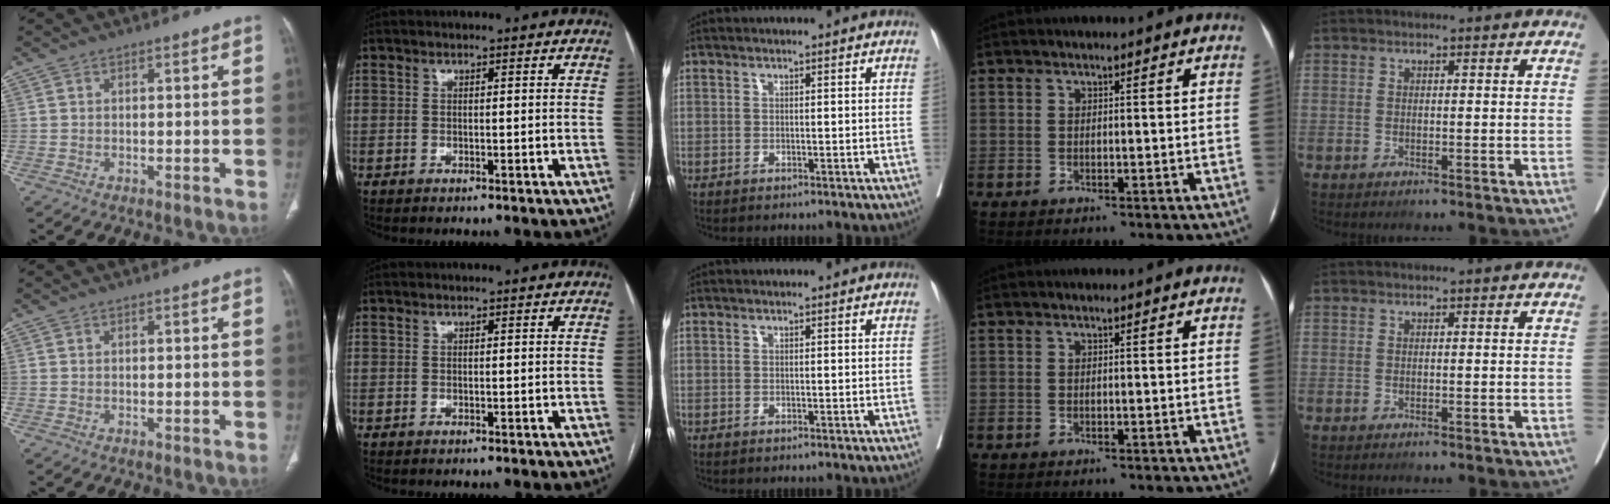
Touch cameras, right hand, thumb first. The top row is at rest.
{}